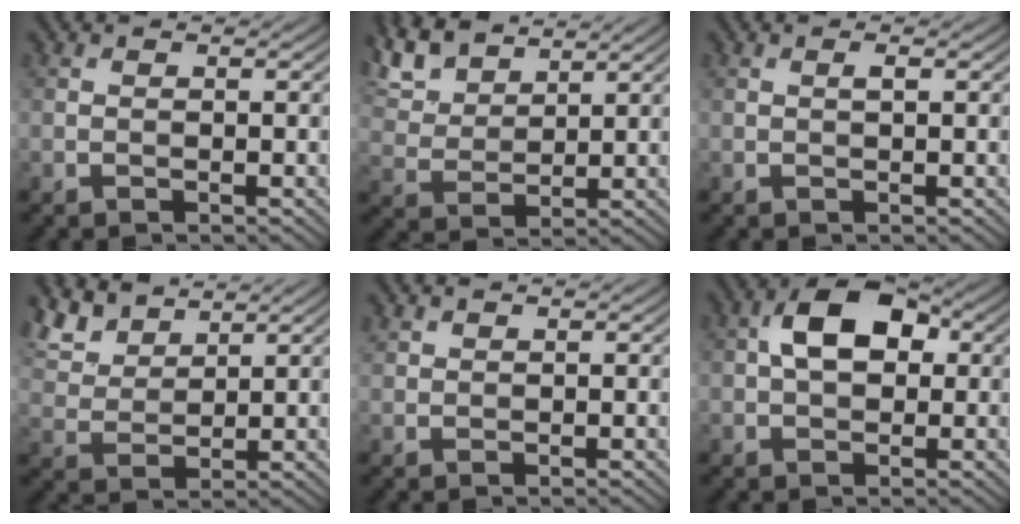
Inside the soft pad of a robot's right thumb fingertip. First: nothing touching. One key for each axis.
{"total": 8.4, "fx": 6.4, "fy": 3.4, "fz": 4.2, "tx": -0.121, "ty": 0.018, "tz": 0.131}
{"total": 0.6, "fx": 0.2, "fy": 0.1, "fz": 0.6, "tx": -0.012, "ty": 0.003, "tz": 0.003}
{"total": 6.8, "fx": 5.5, "fy": 2.7, "fz": 3.0, "tx": -0.083, "ty": 0.012, "tz": 0.114}
{"total": 1.2, "fx": 1.0, "fy": 0.6, "fz": 0.3, "tx": -0.009, "ty": 0.002, "tz": 0.026}
{"total": 7.0, "fx": 1.3, "fy": 4.4, "fz": 5.3, "tx": -0.092, "ty": 0.014, "tz": 0.013}